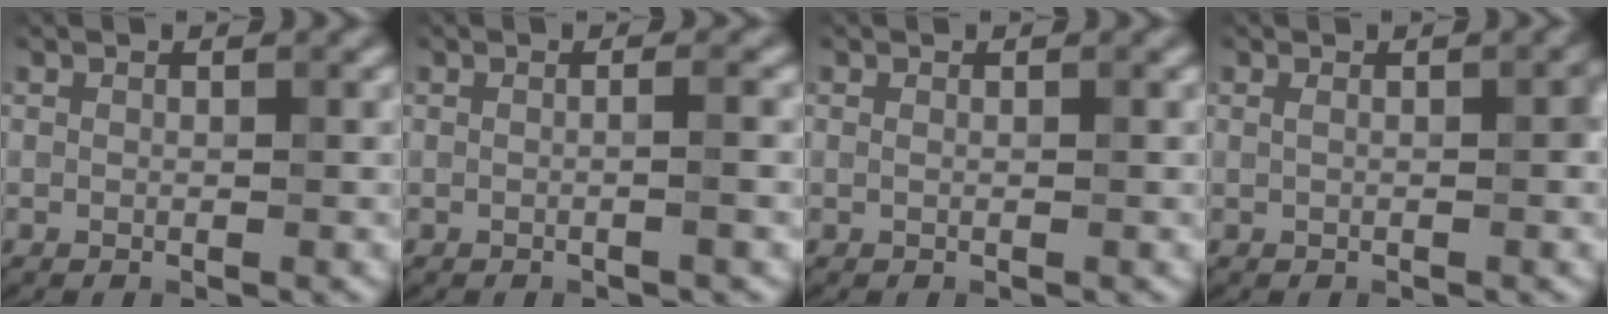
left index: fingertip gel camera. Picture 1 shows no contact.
{"total": 2.4, "force": [-0.3, 1.1, 2.1], "torque": [-0.002, 0.000, -0.024]}
{"total": 0.0}
{"total": 1.0, "force": [-0.1, 0.2, 1.0], "torque": [-0.017, 0.000, -0.005]}